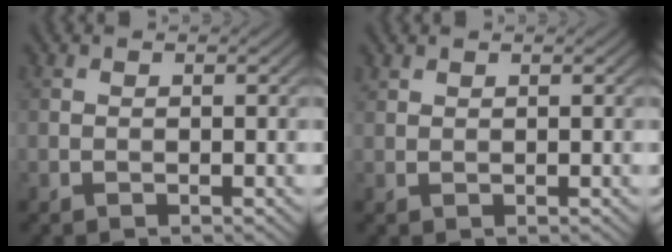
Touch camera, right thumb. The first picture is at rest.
{"total": 0.9, "force": [0.8, 0.3, 0.2], "torque": [-0.010, 0.003, 0.022]}